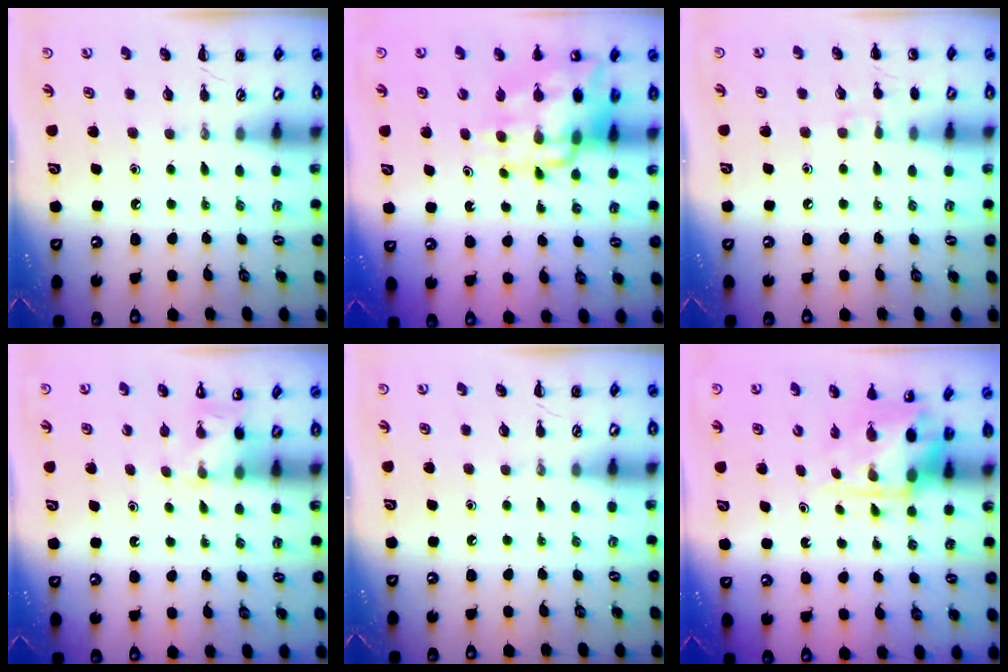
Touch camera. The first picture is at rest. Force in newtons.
{"total": 13.8, "press": 13.3, "slide": 3.7}
{"total": 5.1, "press": 4.8, "slide": 1.6}
{"total": 4.8, "press": 4.6, "slide": 1.2}
{"total": 0.0}
{"total": 4.5, "press": 4.4, "slide": 1.0}